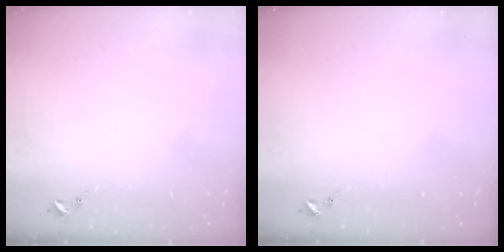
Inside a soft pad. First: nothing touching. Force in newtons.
{"total": 0.0}